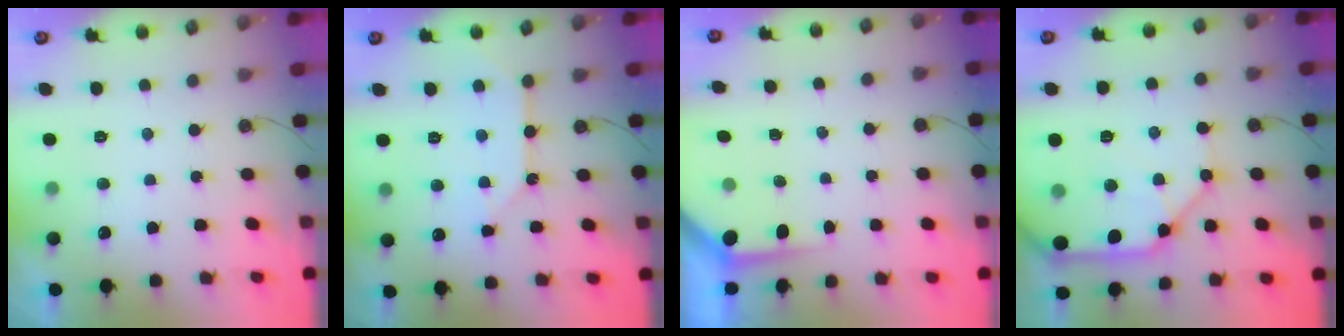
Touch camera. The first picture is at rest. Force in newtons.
{"total": 10.3, "press": 10.2, "slide": 1.2}
{"total": 3.6, "press": 3.6, "slide": 0.3}
{"total": 16.7, "press": 16.6, "slide": 2.2}